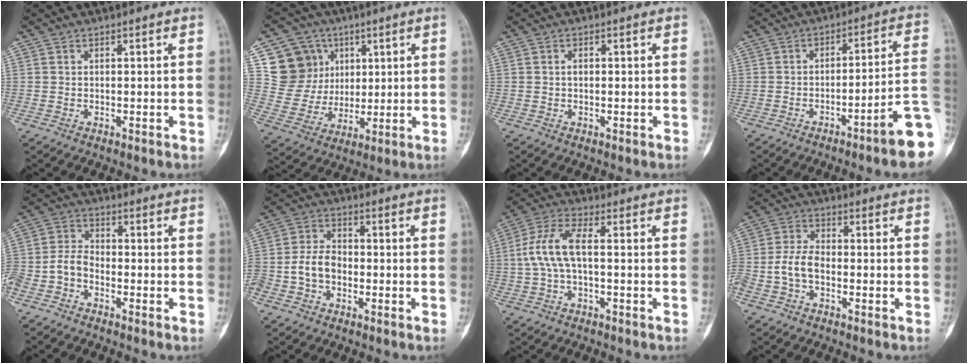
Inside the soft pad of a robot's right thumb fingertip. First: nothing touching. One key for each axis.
{"total": 13.3, "fx": 5.3, "fy": 11.8, "fz": 3.1, "tx": -0.018, "ty": -0.011, "tz": 0.108}
{"total": 1.1, "fx": 0.0, "fy": 0.6, "fz": 0.9, "tx": -0.012, "ty": 0.003, "tz": 0.000}
{"total": 11.9, "fx": -5.0, "fy": 0.9, "fz": 10.8, "tx": -0.125, "ty": 0.034, "tz": -0.073}
{"total": 7.0, "fx": -3.5, "fy": 4.4, "fz": 4.1, "tx": -0.086, "ty": 0.026, "tz": -0.076}
{"total": 8.5, "fx": -2.3, "fy": 6.1, "fz": 5.4, "tx": -0.099, "ty": 0.031, "tz": -0.051}
{"total": 8.3, "fx": -0.2, "fy": 3.3, "fz": 7.6, "tx": -0.181, "ty": 0.031, "tz": -0.007}
{"total": 6.5, "fx": -2.2, "fy": 3.8, "fz": 4.7, "tx": -0.103, "ty": 0.025, "tz": -0.050}